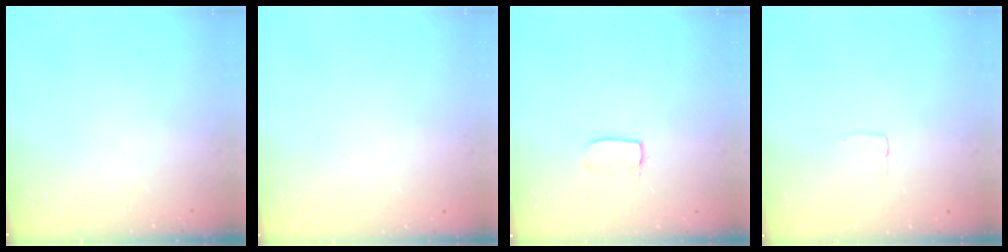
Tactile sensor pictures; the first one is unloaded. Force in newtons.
{"total": 0.0}
{"total": 3.4, "press": 3.4, "slide": 0.1}
{"total": 2.5, "press": 2.5, "slide": 0.1}